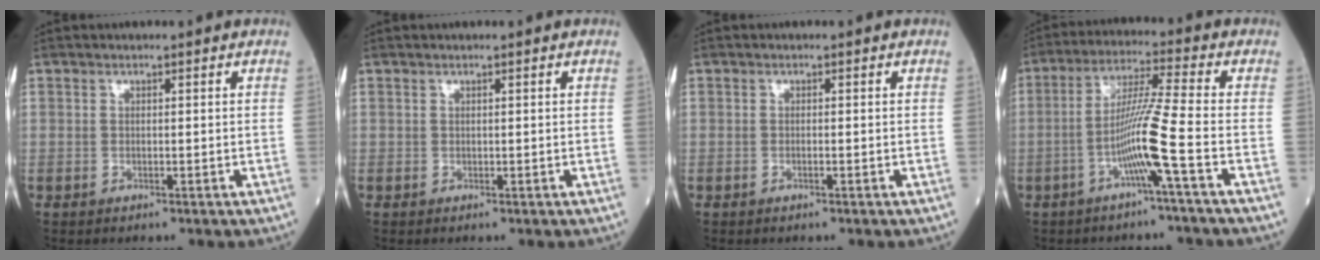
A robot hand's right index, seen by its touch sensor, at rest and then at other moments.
{"total": 0.0}
{"total": 0.6, "force": [-0.2, 0.0, 0.5], "torque": [-0.012, -0.001, -0.003]}
{"total": 8.6, "force": [-3.1, -1.8, 7.8], "torque": [-0.152, 0.006, -0.061]}